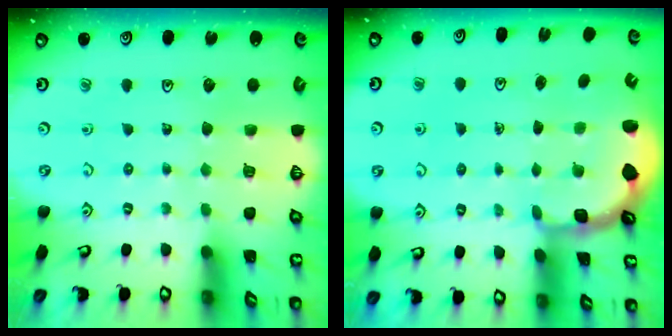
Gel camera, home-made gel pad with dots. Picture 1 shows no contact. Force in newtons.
{"total": 2.4, "press": 1.6, "slide": 1.8}